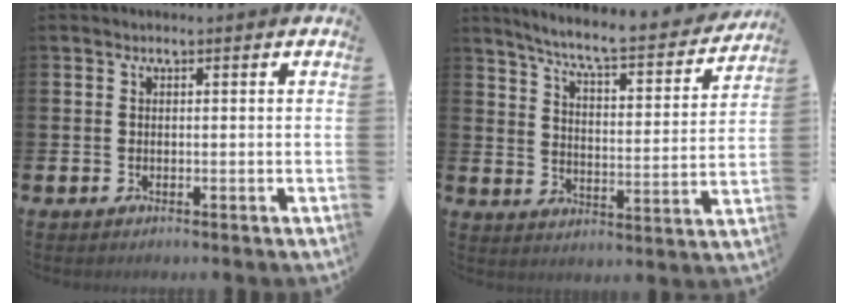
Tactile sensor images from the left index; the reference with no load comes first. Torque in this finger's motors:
{"motor_torque": [-0.01, -0.55, 0.51, 0.17]}